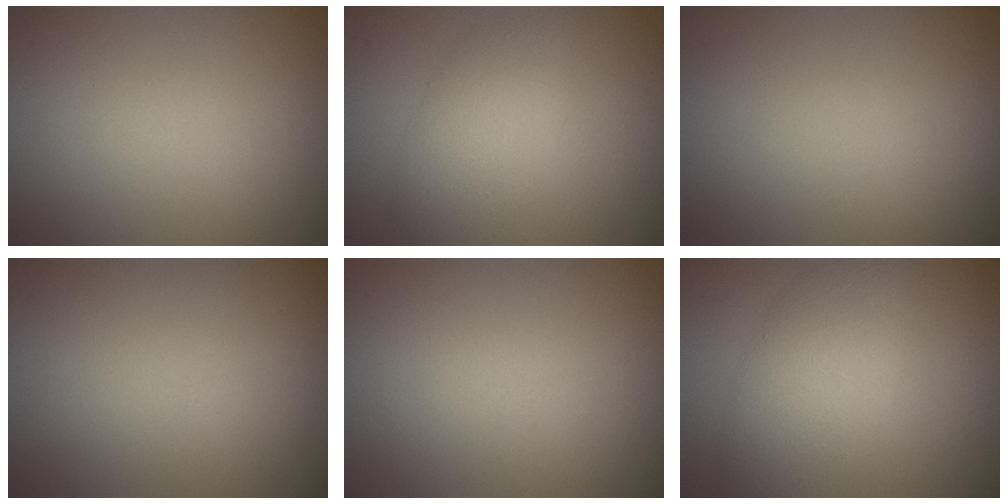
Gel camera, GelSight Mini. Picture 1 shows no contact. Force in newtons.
{"total": 4.0, "press": 4.0, "slide": 0.2}
{"total": 0.0}
{"total": 0.0}
{"total": 0.0}
{"total": 5.3, "press": 5.3, "slide": 0.2}